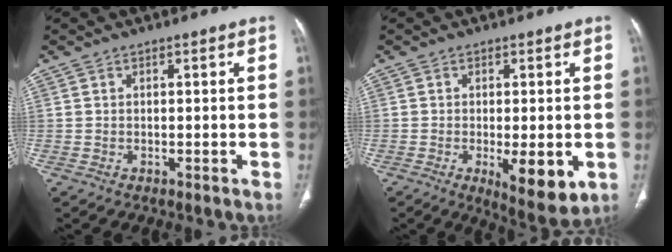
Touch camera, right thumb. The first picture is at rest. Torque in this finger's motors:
{"motor_torque": [0.46, 1.76, 0.46, 0.42, 0.17]}